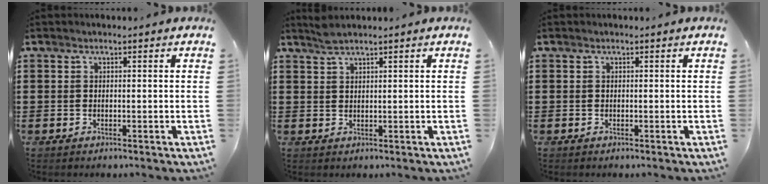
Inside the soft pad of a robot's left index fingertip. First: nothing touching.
{"total": 2.0, "force": [1.7, 0.1, 1.0], "torque": [-0.022, 0.000, 0.032]}
{"total": 0.0}